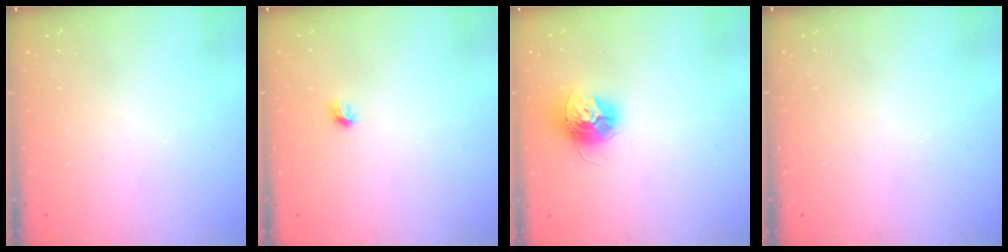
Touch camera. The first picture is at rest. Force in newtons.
{"total": 3.9, "press": 3.8, "slide": 0.9}
{"total": 11.3, "press": 11.3, "slide": 0.7}
{"total": 0.0}